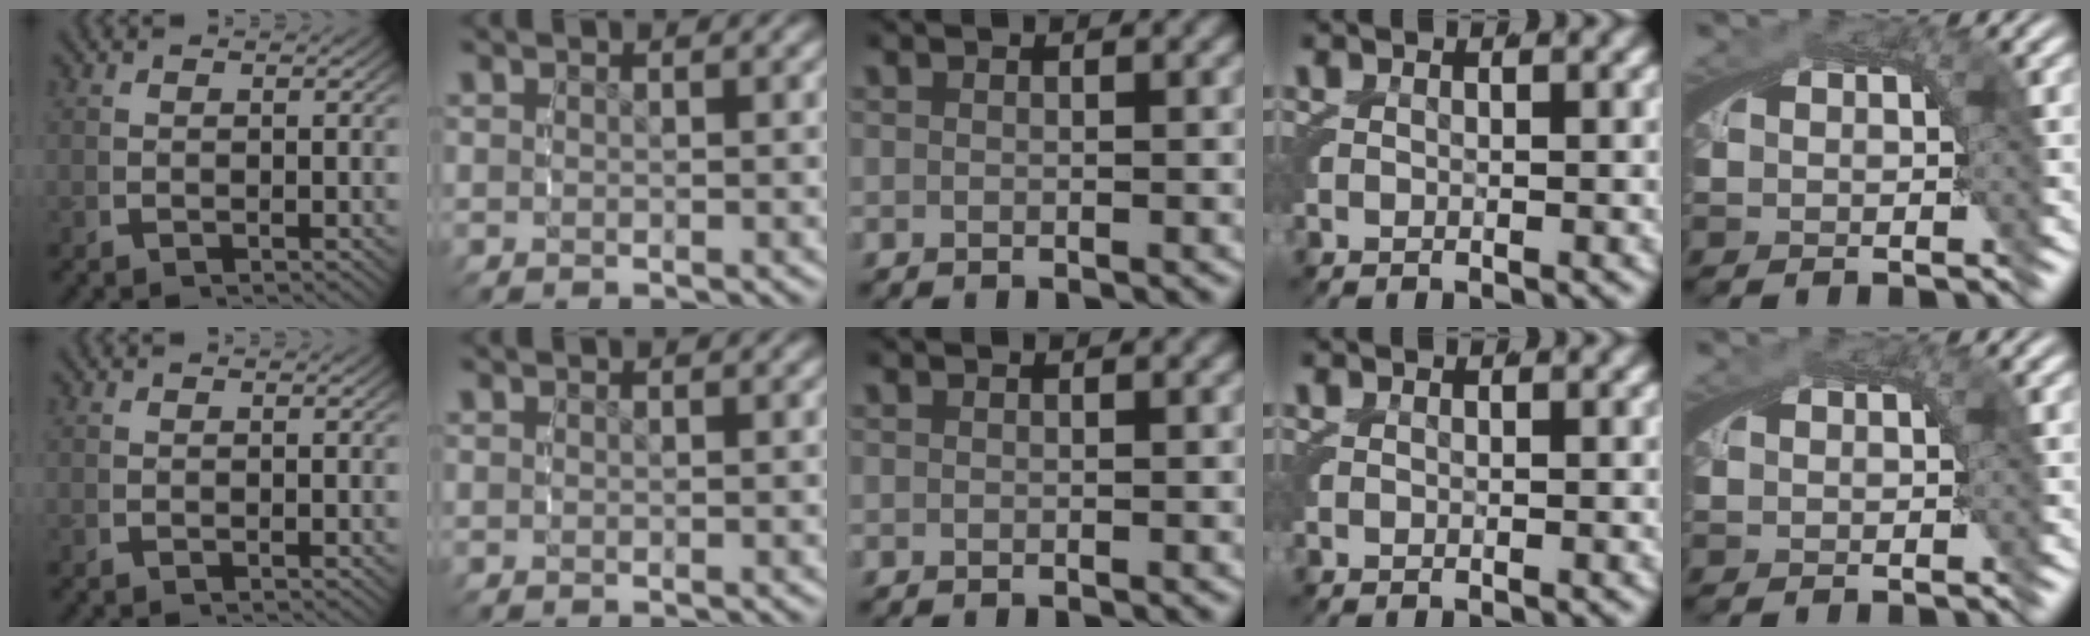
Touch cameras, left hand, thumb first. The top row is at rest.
{"ring": {"total": 2.3, "force": [-0.1, -2.2, -0.6], "torque": [0.024, -0.010, 0.011]}}